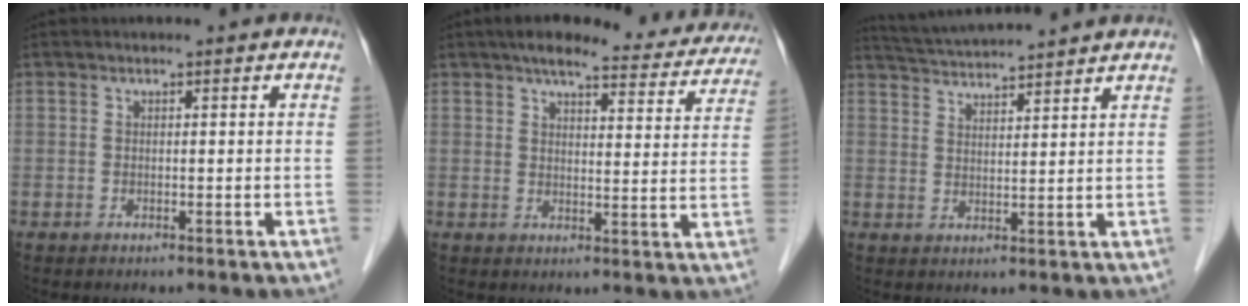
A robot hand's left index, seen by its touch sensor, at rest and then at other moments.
{"total": 18.0, "force": [15.8, 4.4, 7.6], "torque": [-0.086, 0.010, 0.178]}
{"total": 10.0, "force": [9.4, -0.6, 3.2], "torque": [-0.068, 0.028, 0.147]}